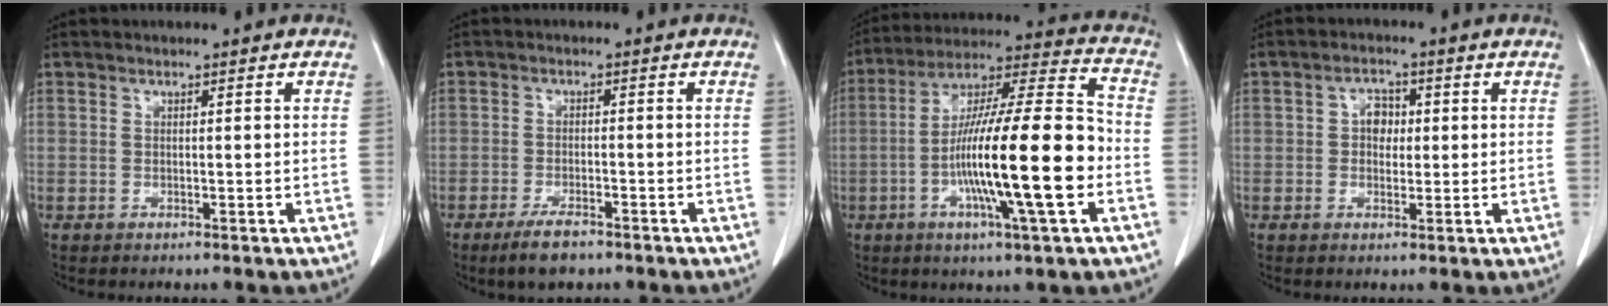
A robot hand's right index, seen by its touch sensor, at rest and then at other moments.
{"total": 4.4, "force": [-3.2, 1.3, 2.7], "torque": [-0.056, -0.004, -0.053]}
{"total": 20.2, "force": [-4.8, 1.2, 19.5], "torque": [-0.345, -0.004, -0.085]}
{"total": 3.2, "force": [0.3, 2.4, 2.1], "torque": [-0.033, 0.011, 0.006]}